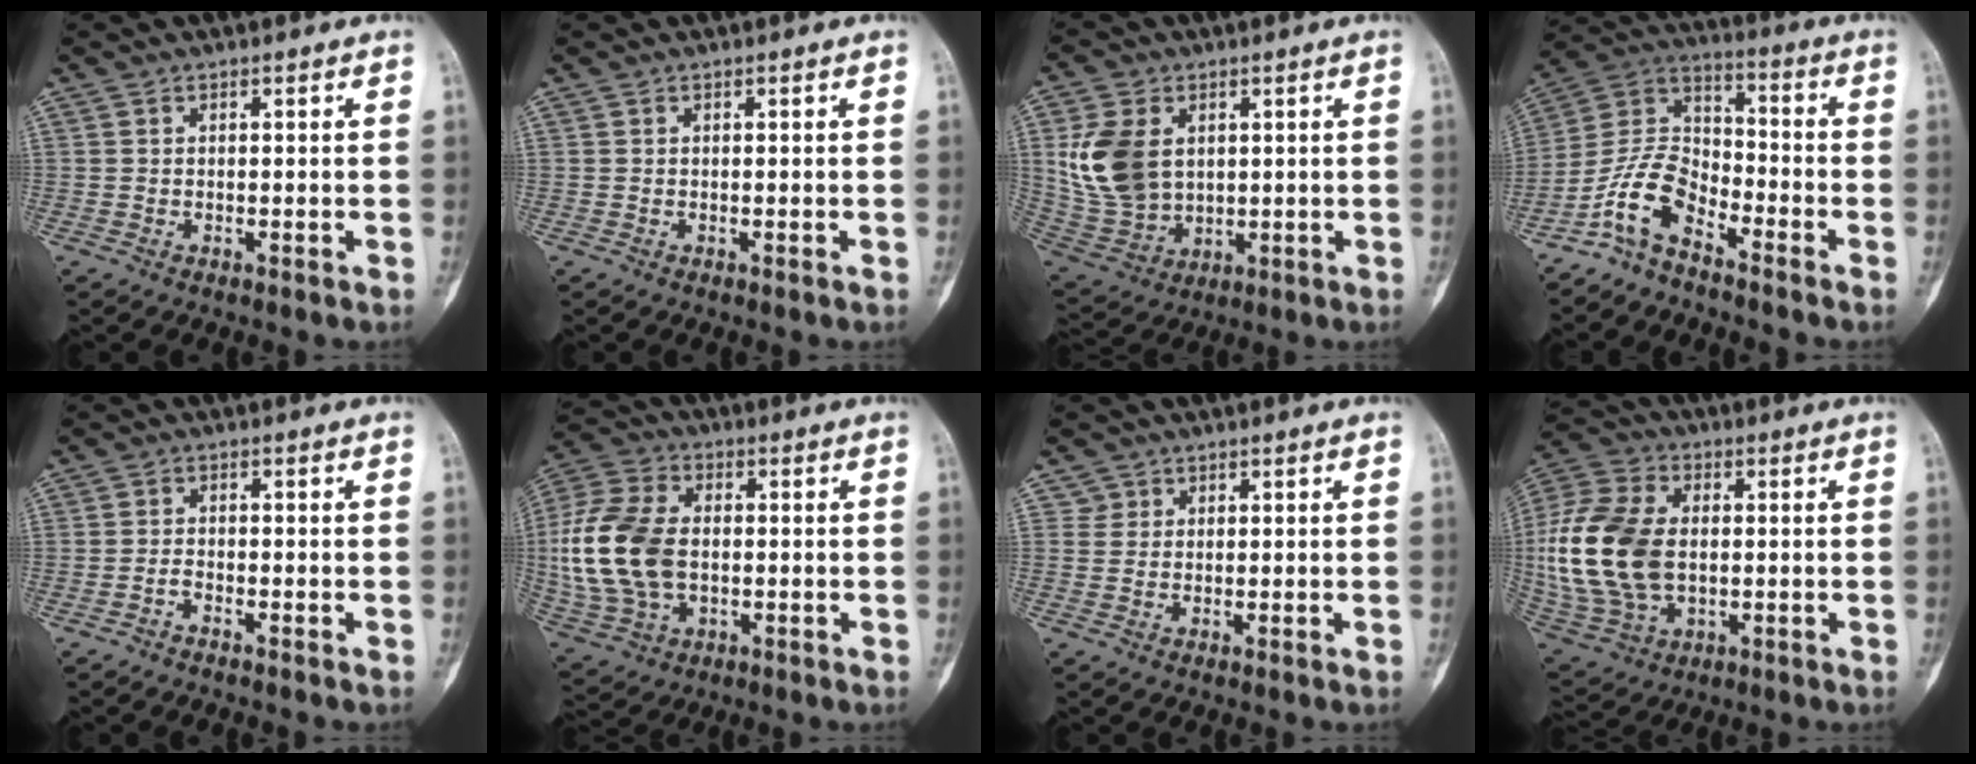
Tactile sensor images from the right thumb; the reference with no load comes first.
{"total": 0.0}
{"total": 13.1, "force": [2.8, 9.3, 8.8], "torque": [-0.165, -0.012, 0.069]}
{"total": 9.9, "force": [-6.7, 4.7, 5.5], "torque": [-0.107, 0.069, -0.146]}
{"total": 1.1, "force": [-1.0, 0.3, 0.4], "torque": [-0.008, 0.011, -0.020]}
{"total": 17.7, "force": [-0.3, 11.7, 13.4], "torque": [-0.284, 0.011, 0.000]}
{"total": 1.8, "force": [0.8, 1.6, -0.2], "torque": [0.020, -0.002, 0.009]}
{"total": 20.6, "force": [0.1, 13.4, 15.7], "torque": [-0.342, 0.002, 0.011]}